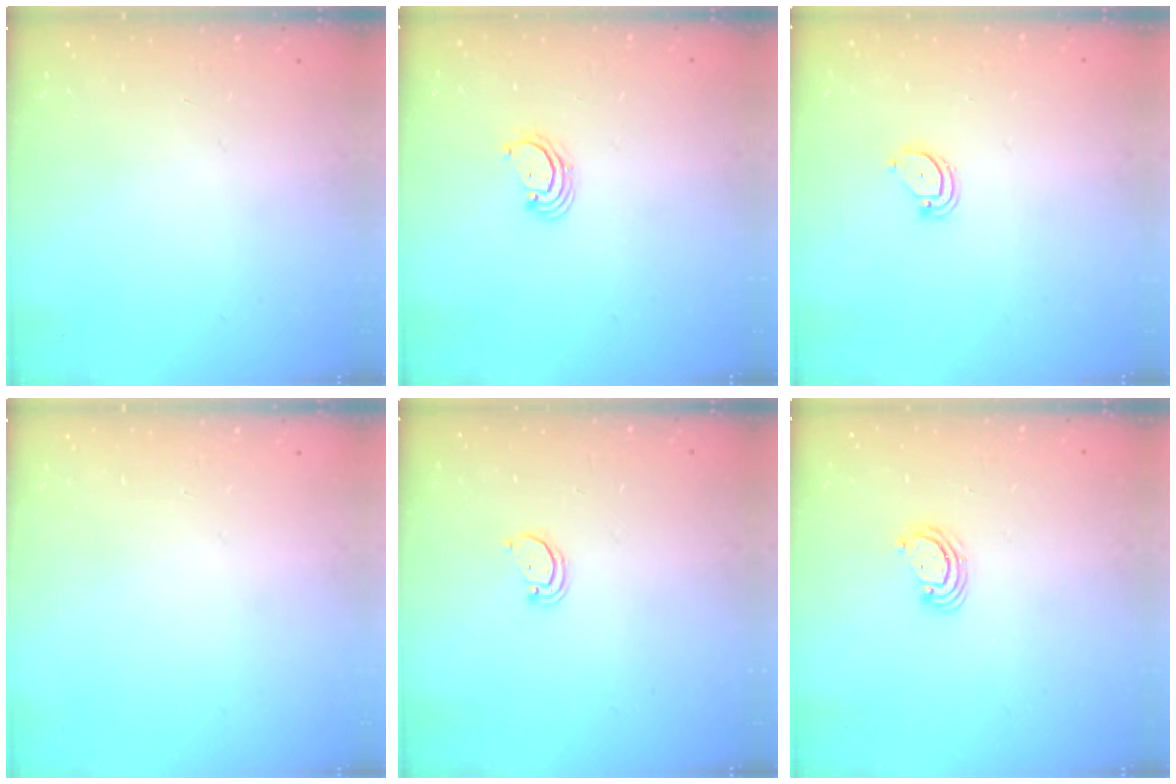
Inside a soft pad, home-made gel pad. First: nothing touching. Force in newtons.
{"total": 2.6, "press": 2.6, "slide": 0.3}
{"total": 2.9, "press": 2.9, "slide": 0.2}
{"total": 0.0}
{"total": 1.6, "press": 1.6, "slide": 0.1}
{"total": 2.4, "press": 2.4, "slide": 0.2}